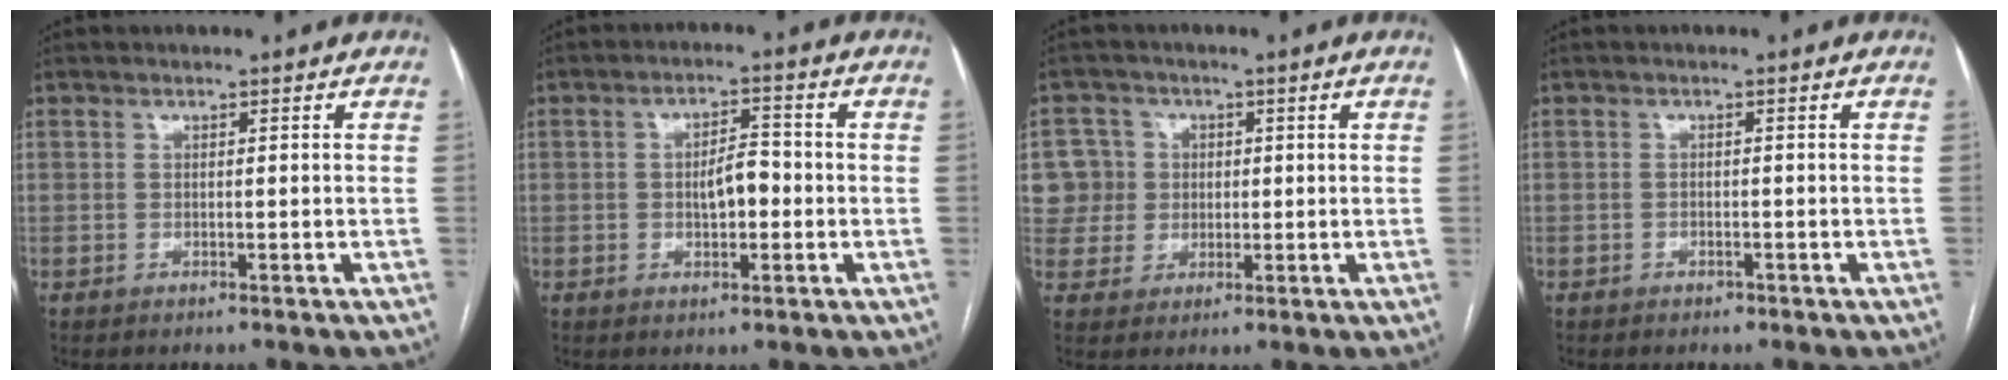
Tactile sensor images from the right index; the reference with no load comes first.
{"total": 4.8, "force": [-0.6, 2.0, 4.3], "torque": [-0.072, 0.009, -0.008]}
{"total": 6.8, "force": [1.2, 6.7, 0.2], "torque": [-0.001, 0.023, 0.027]}
{"total": 0.9, "force": [-0.6, 0.5, 0.3], "torque": [-0.008, 0.001, -0.009]}